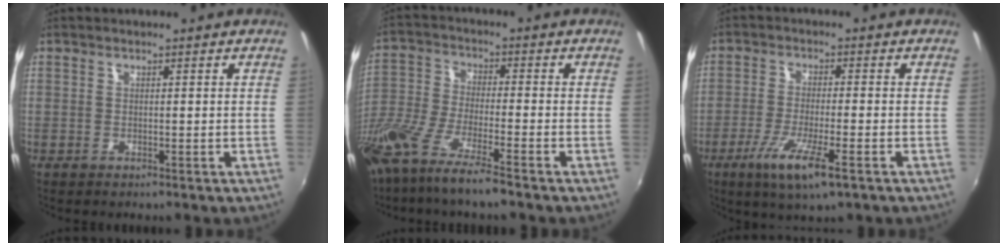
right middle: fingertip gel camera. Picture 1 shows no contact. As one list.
[{"total": 13.7, "force": [-10.1, 1.2, 9.2], "torque": [-0.195, -0.042, -0.190]}, {"total": 8.7, "force": [-4.4, 0.8, 7.5], "torque": [-0.155, -0.024, -0.078]}]